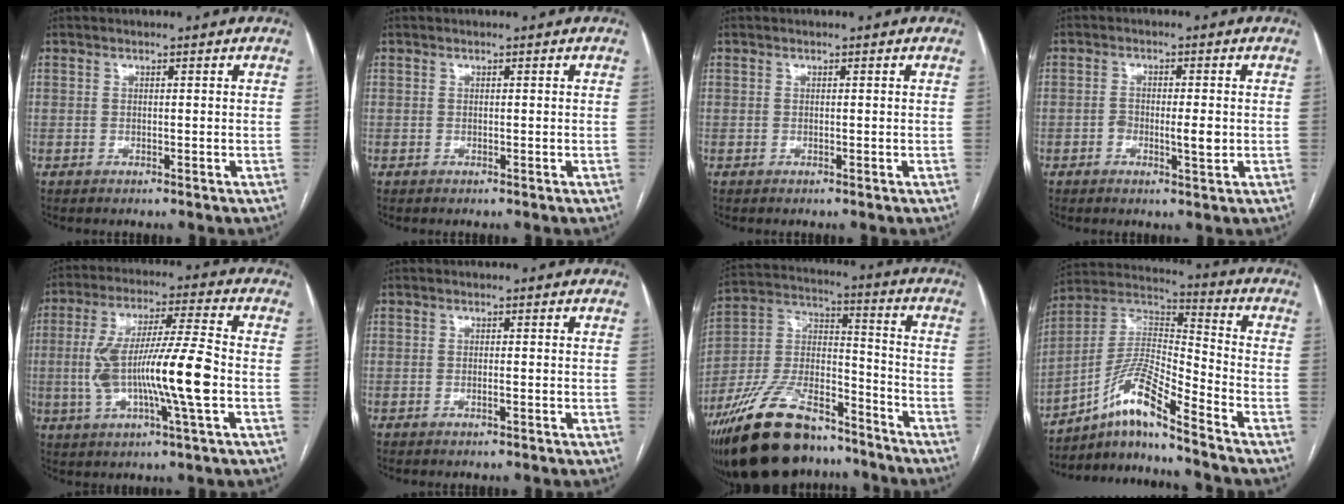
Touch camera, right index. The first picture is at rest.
{"total": 0.0}
{"total": 0.0}
{"total": 3.7, "force": [-0.7, 1.0, 3.5], "torque": [-0.058, 0.000, -0.009]}
{"total": 15.0, "force": [-2.2, 0.7, 14.8], "torque": [-0.284, 0.005, -0.040]}
{"total": 0.9, "force": [-0.3, 0.0, 0.8], "torque": [-0.016, 0.000, -0.004]}
{"total": 21.7, "force": [-16.9, 8.0, 11.0], "torque": [-0.247, 0.009, -0.304]}
{"total": 11.7, "force": [-8.4, 0.0, 8.1], "torque": [-0.169, 0.014, -0.156]}